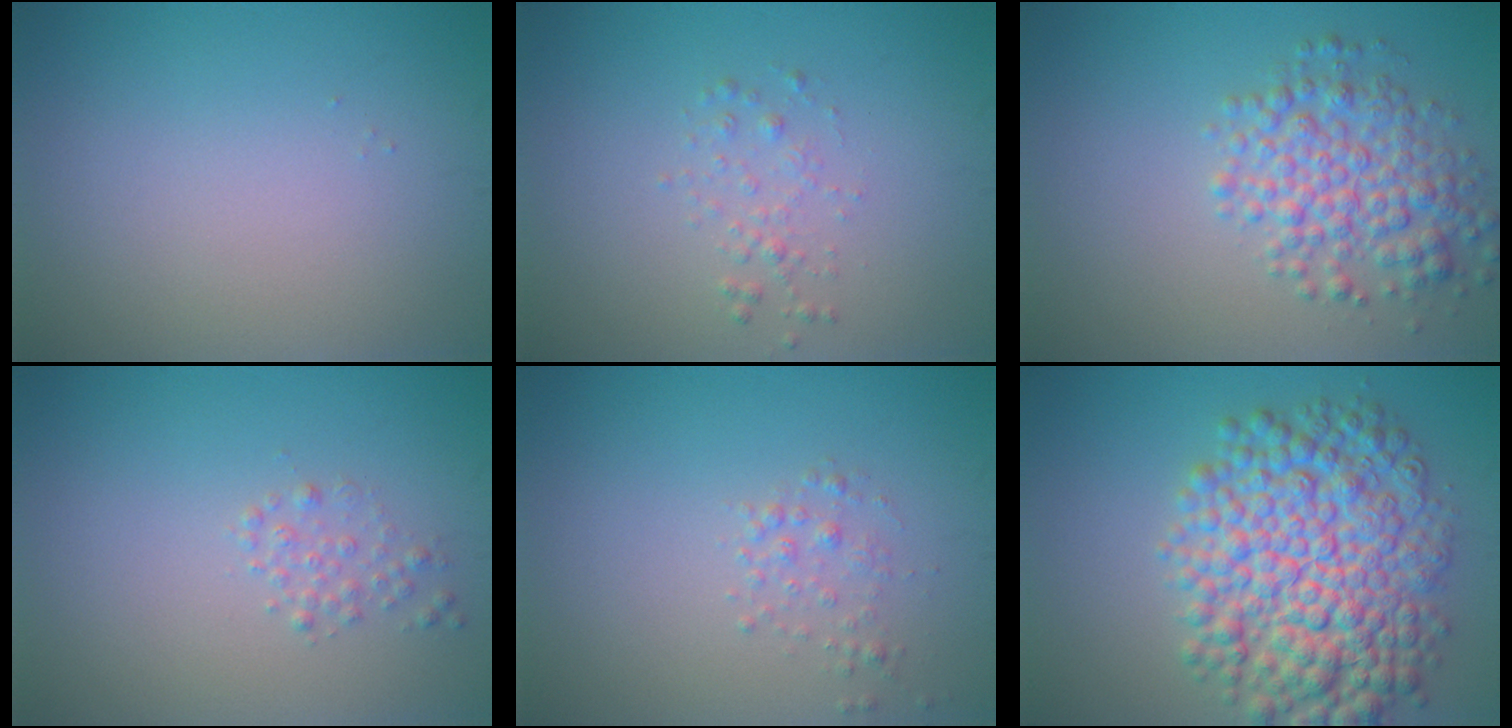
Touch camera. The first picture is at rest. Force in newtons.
{"total": 1.2, "press": 1.2, "slide": 0.0}
{"total": 4.8, "press": 4.8, "slide": 0.1}
{"total": 1.2, "press": 1.2, "slide": 0.0}
{"total": 1.3, "press": 1.2, "slide": 0.1}
{"total": 10.5, "press": 10.5, "slide": 0.1}